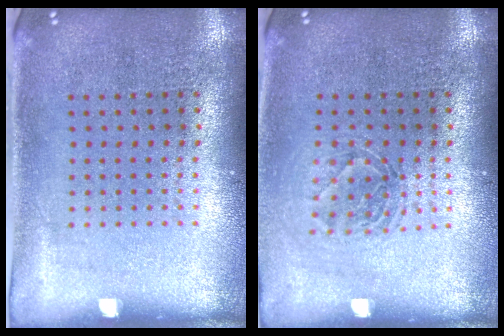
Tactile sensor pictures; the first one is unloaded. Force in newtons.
{"total": 1.3, "press": 1.1, "slide": 0.6}